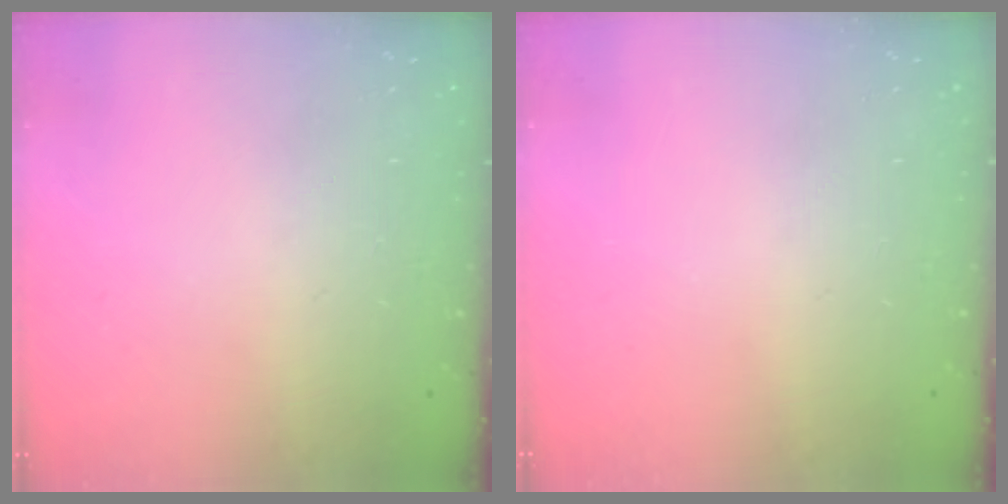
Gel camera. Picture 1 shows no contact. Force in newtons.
{"total": 0.0}